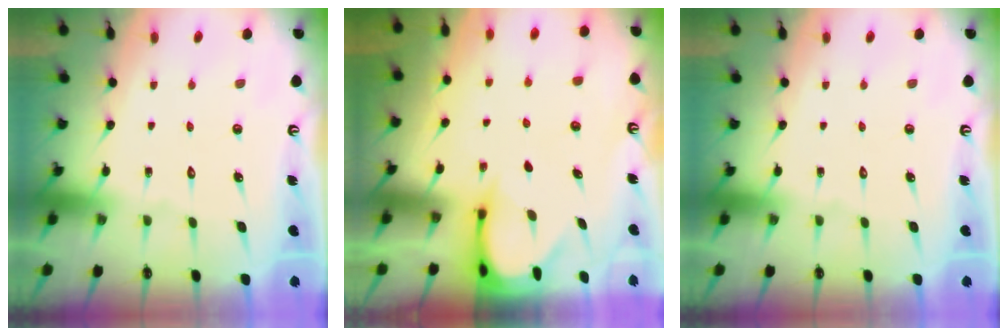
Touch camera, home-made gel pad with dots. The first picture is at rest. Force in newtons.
{"total": 3.5, "press": 3.5, "slide": 0.3}
{"total": 0.0}